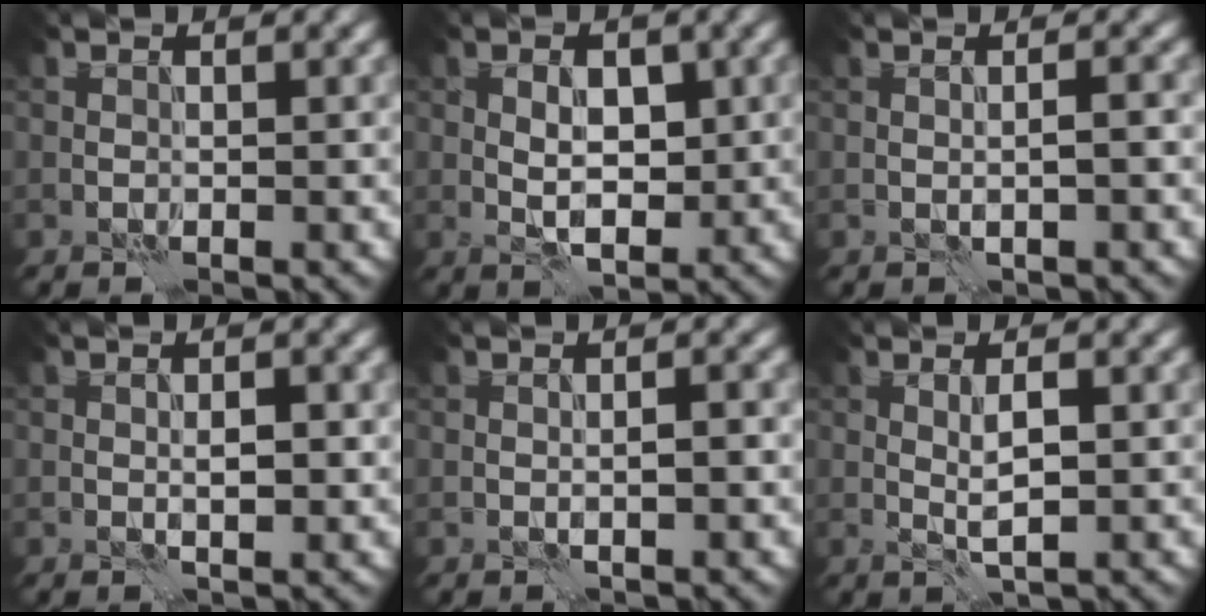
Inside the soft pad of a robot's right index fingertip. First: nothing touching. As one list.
[{"total": 3.5, "force": [-0.1, 1.8, 3.0], "torque": [-0.042, -0.002, -0.004]}, {"total": 1.3, "force": [-0.4, 0.0, 1.3], "torque": [-0.022, -0.001, -0.007]}, {"total": 1.9, "force": [-0.2, 0.6, 1.8], "torque": [-0.031, -0.003, -0.003]}, {"total": 1.5, "force": [-0.4, 0.3, 1.4], "torque": [-0.023, -0.002, -0.005]}, {"total": 2.0, "force": [0.0, 0.3, 2.0], "torque": [-0.039, -0.002, 0.001]}]